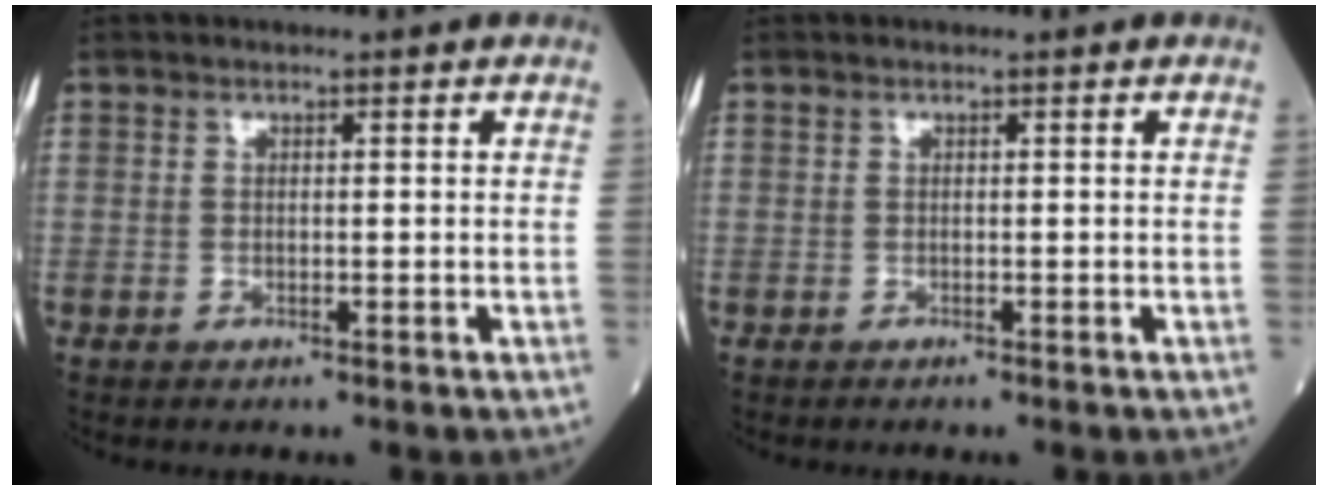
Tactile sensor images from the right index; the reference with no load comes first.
{"total": 0.0}